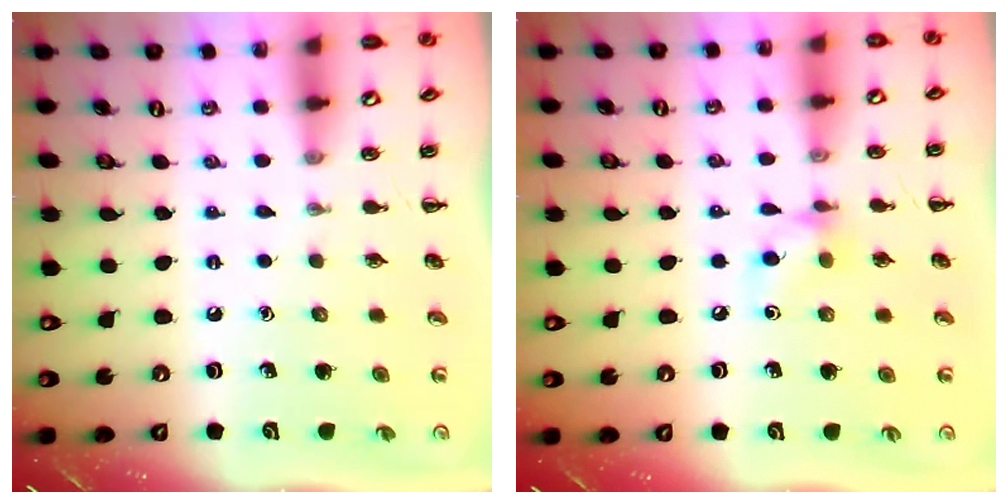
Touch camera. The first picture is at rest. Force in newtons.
{"total": 6.9, "press": 6.8, "slide": 1.0}